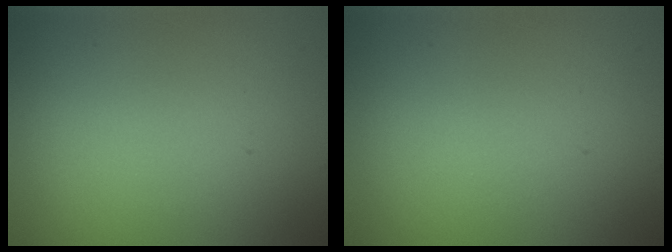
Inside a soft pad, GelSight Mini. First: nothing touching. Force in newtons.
{"total": 0.0}